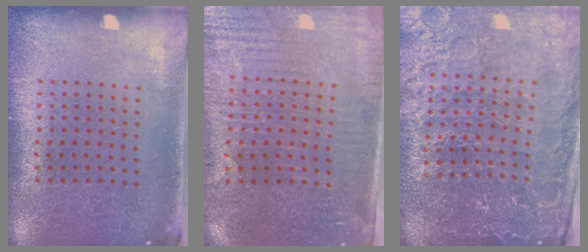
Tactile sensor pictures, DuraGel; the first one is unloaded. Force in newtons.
{"total": 3.8, "press": 3.5, "slide": 1.3}
{"total": 4.7, "press": 4.4, "slide": 1.5}